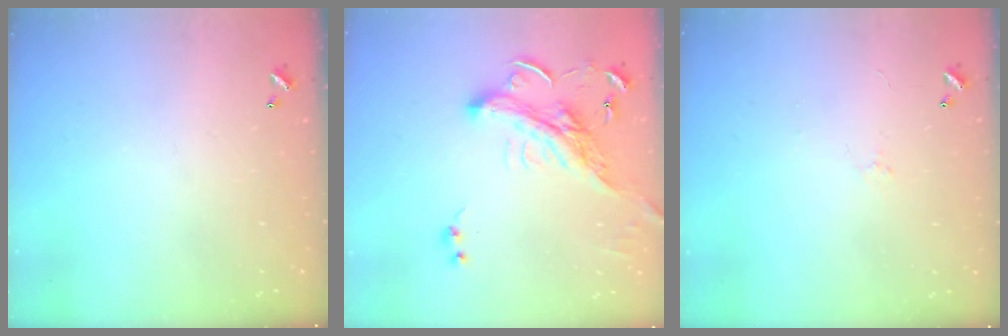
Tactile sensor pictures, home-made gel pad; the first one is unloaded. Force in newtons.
{"total": 3.9, "press": 3.7, "slide": 1.3}
{"total": 0.5, "press": 0.1, "slide": 0.5}